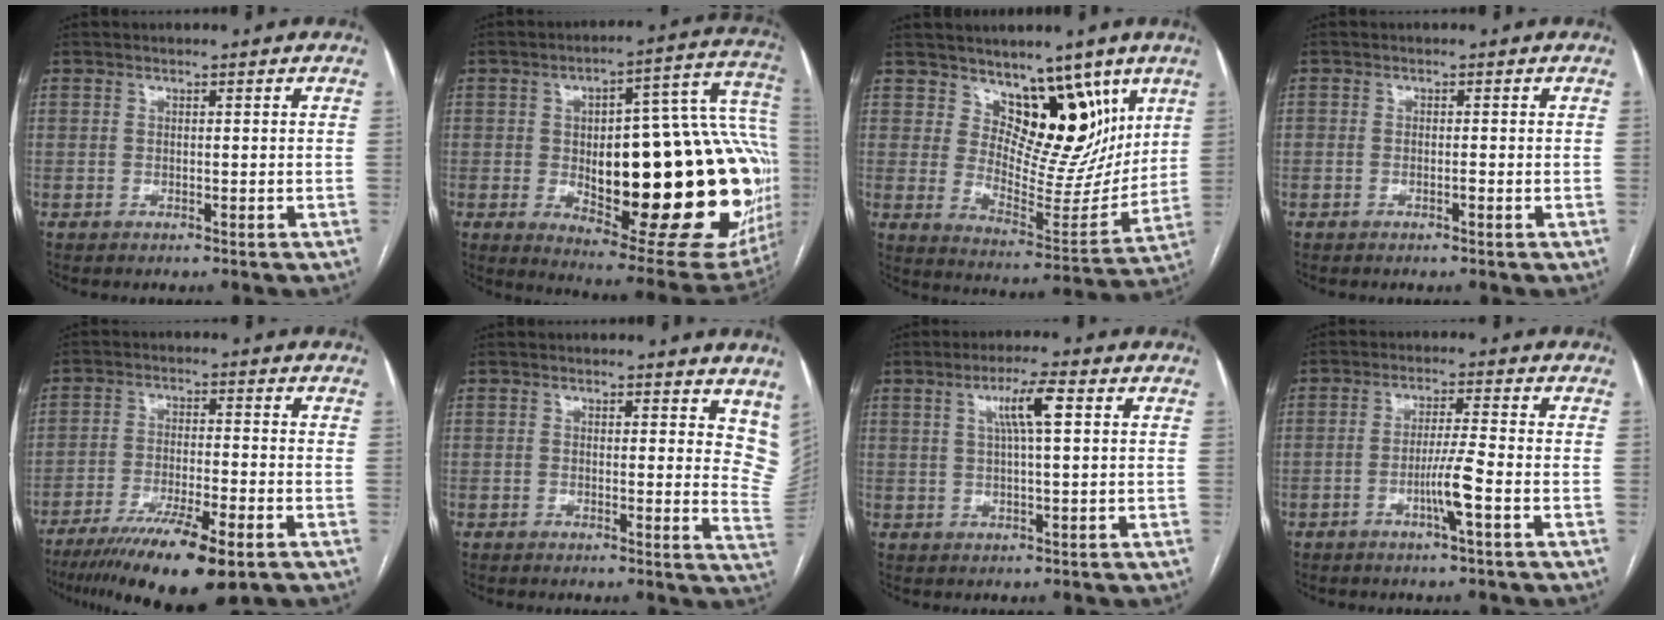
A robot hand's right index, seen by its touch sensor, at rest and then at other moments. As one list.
[{"total": 35.0, "force": [-3.6, 9.7, 33.4], "torque": [-0.364, 0.032, -0.029]}, {"total": 12.2, "force": [7.6, 6.4, 7.2], "torque": [-0.086, -0.010, 0.133]}, {"total": 0.5, "force": [-0.3, 0.2, 0.4], "torque": [-0.007, 0.003, -0.003]}, {"total": 13.3, "force": [-8.7, 1.7, 9.9], "torque": [-0.163, -0.032, -0.143]}, {"total": 9.3, "force": [7.6, 3.4, 4.2], "torque": [-0.021, -0.028, 0.060]}, {"total": 5.8, "force": [1.9, 0.2, 5.5], "torque": [-0.099, 0.008, 0.033]}, {"total": 5.1, "force": [-1.9, -0.6, 4.7], "torque": [-0.089, -0.003, -0.034]}]